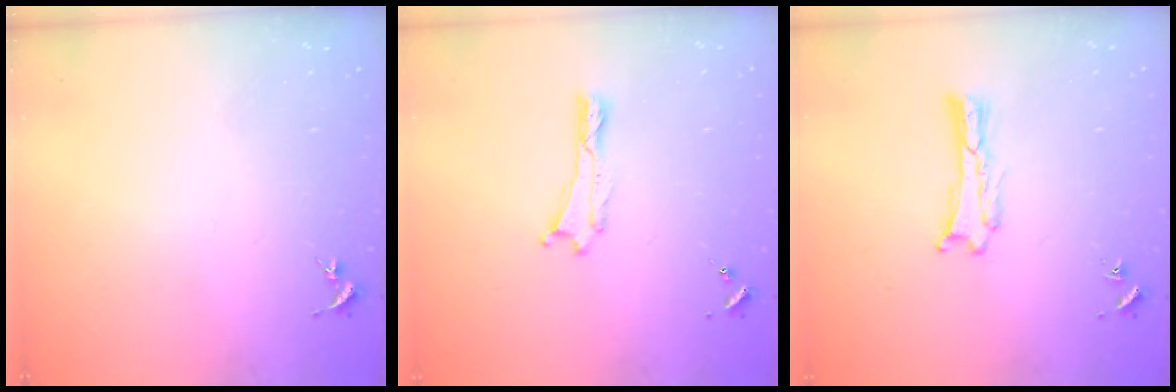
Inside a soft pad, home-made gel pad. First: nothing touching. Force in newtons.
{"total": 0.0}
{"total": 0.8, "press": 0.8, "slide": 0.0}